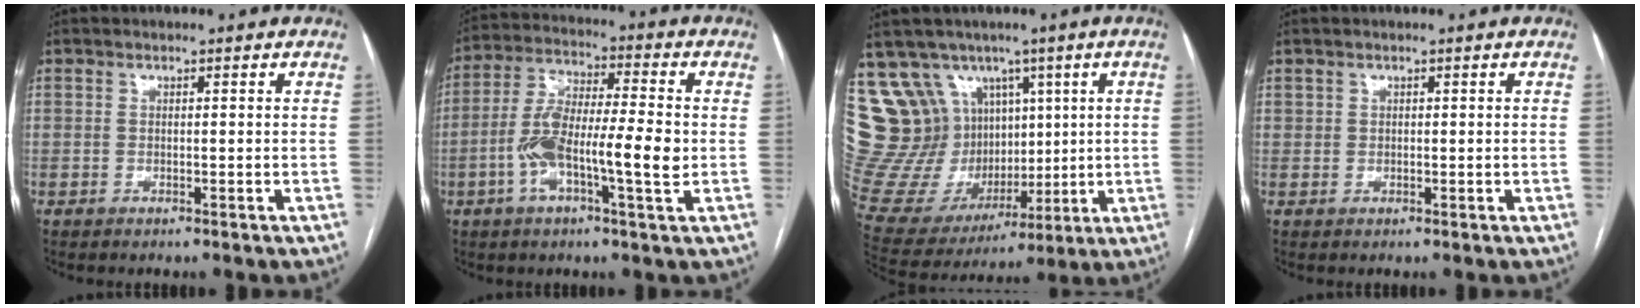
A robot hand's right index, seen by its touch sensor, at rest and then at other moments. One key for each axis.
{"total": 12.3, "fx": -2.4, "fy": 2.1, "fz": 11.9, "tx": -0.229, "ty": 0.013, "tz": -0.047}
{"total": 21.3, "fx": 9.3, "fy": 17.3, "fz": 8.2, "tx": -0.192, "ty": 0.073, "tz": 0.207}
{"total": 0.7, "fx": 0.4, "fy": 0.6, "fz": 0.1, "tx": 0.008, "ty": 0.001, "tz": 0.005}